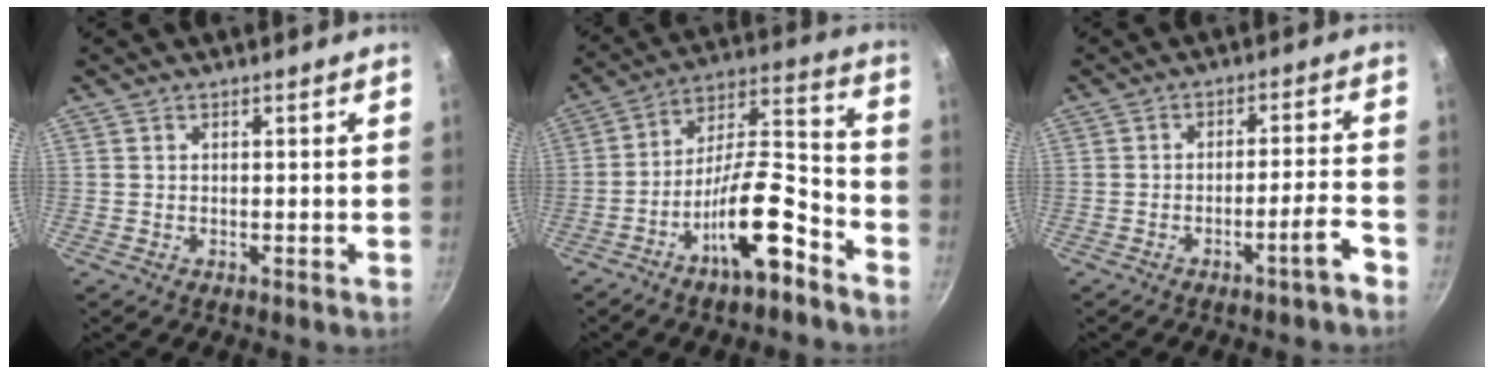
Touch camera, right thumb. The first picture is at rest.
{"total": 16.0, "force": [-8.7, 5.3, 12.4], "torque": [-0.187, 0.074, -0.152]}
{"total": 5.4, "force": [-3.5, 0.1, 4.2], "torque": [-0.063, 0.035, -0.045]}